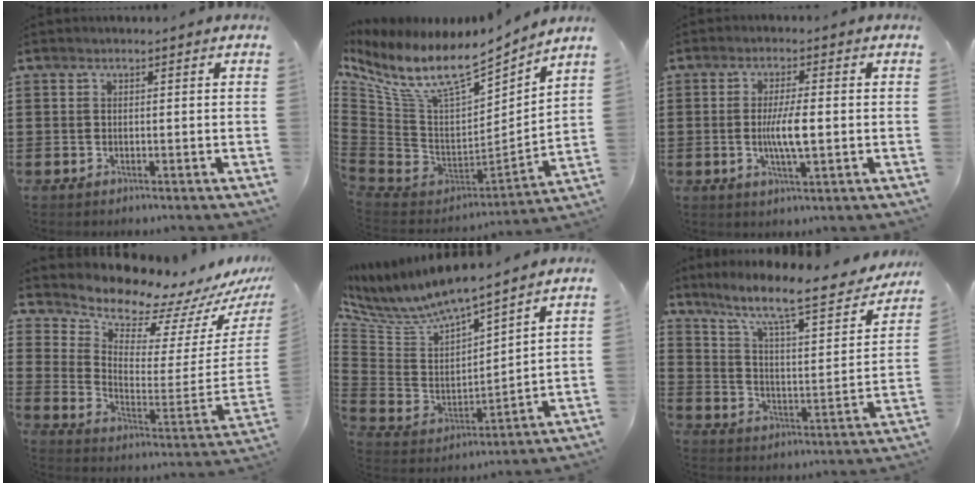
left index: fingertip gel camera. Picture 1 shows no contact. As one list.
[{"total": 10.9, "force": [7.7, 3.7, 6.8], "torque": [-0.165, -0.060, 0.135]}, {"total": 5.8, "force": [-0.3, 1.1, 5.6], "torque": [-0.113, -0.004, -0.012]}, {"total": 8.6, "force": [8.5, 1.2, 0.7], "torque": [-0.038, -0.100, 0.139]}, {"total": 6.9, "force": [6.1, 1.4, 2.9], "torque": [-0.088, -0.047, 0.103]}, {"total": 10.3, "force": [8.2, 0.9, 6.2], "torque": [-0.134, -0.057, 0.132]}]